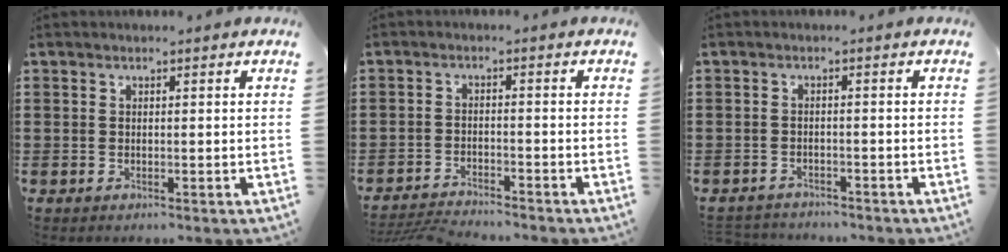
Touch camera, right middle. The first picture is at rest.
{"total": 3.7, "force": [-3.6, 0.2, 0.5], "torque": [-0.018, -0.001, -0.078]}
{"total": 2.0, "force": [-2.0, 0.3, -0.2], "torque": [-0.005, -0.001, -0.045]}